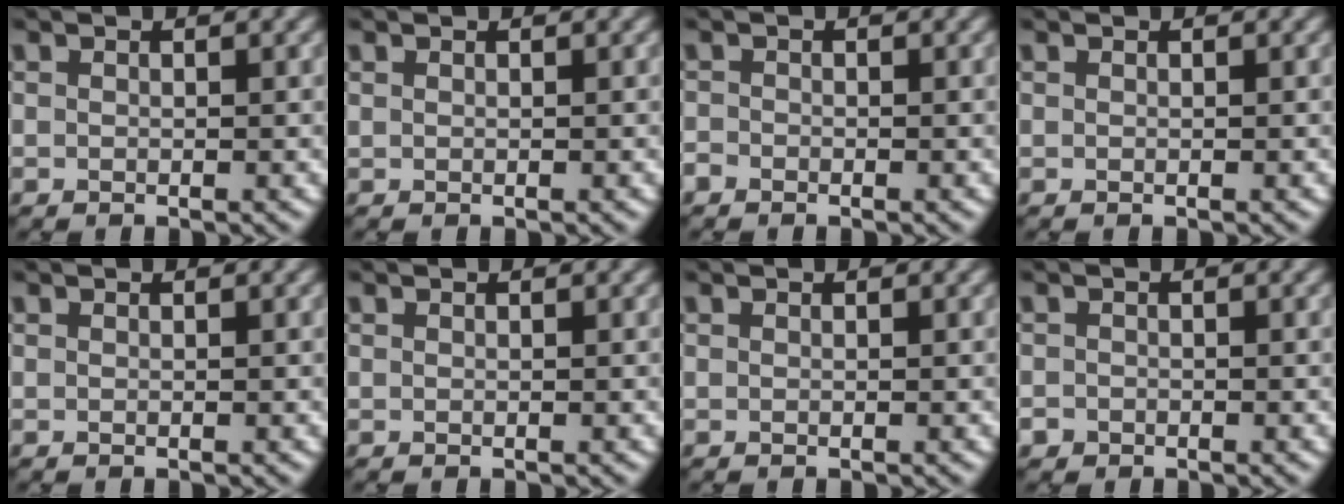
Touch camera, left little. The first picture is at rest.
{"total": 0.0}
{"total": 0.9, "force": [-0.7, 0.6, -0.1], "torque": [0.012, -0.001, -0.018]}
{"total": 0.0}
{"total": 0.0}
{"total": 0.0}
{"total": 0.0}
{"total": 0.8, "force": [-0.5, 0.5, -0.1], "torque": [0.012, -0.002, -0.014]}